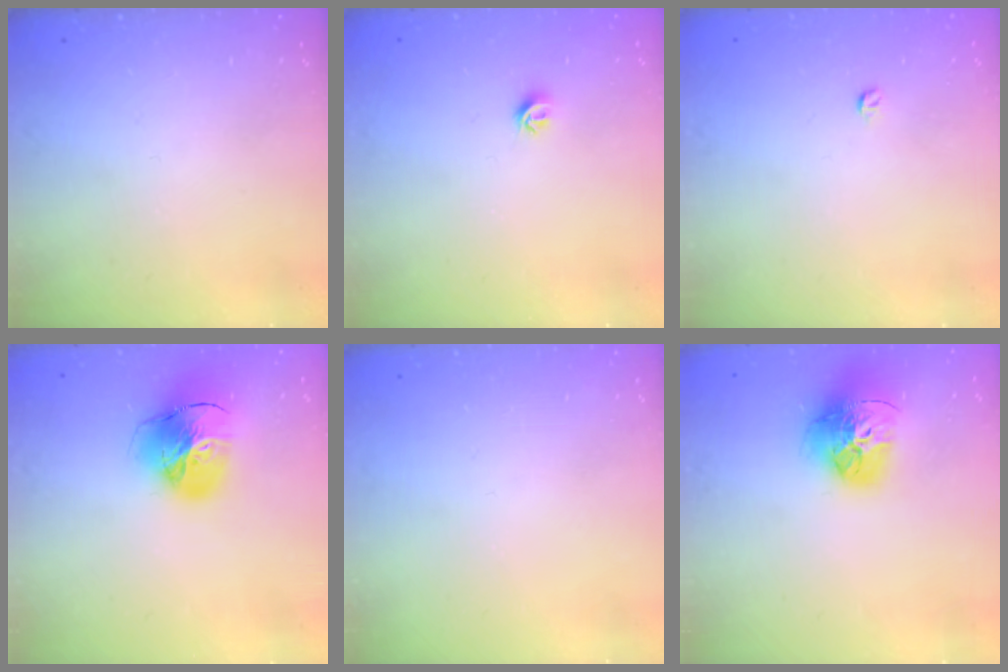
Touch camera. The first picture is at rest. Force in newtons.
{"total": 5.3, "press": 5.2, "slide": 0.7}
{"total": 3.0, "press": 2.9, "slide": 0.4}
{"total": 17.8, "press": 17.7, "slide": 2.1}
{"total": 0.0}
{"total": 18.0, "press": 17.9, "slide": 1.8}